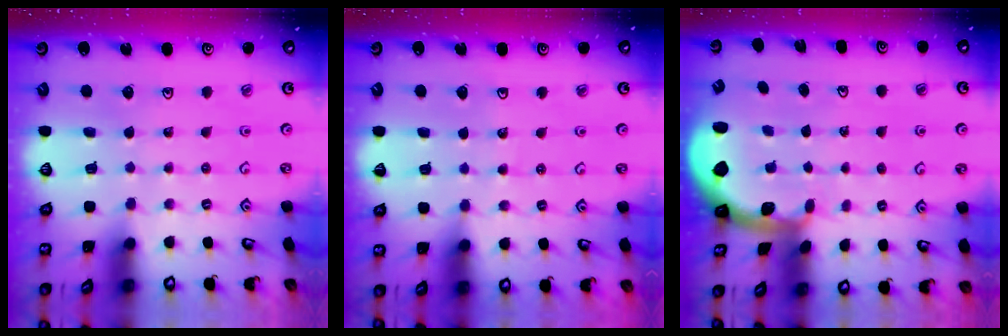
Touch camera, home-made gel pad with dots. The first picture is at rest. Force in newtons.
{"total": 2.5, "press": 2.5, "slide": 0.2}
{"total": 1.1, "press": 1.0, "slide": 0.3}